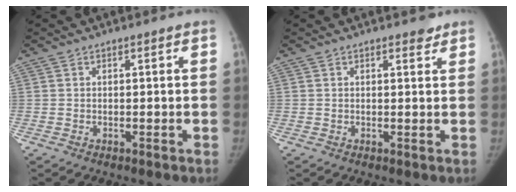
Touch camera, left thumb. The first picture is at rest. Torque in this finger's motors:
{"motor_torque": [0.40, -0.01, 0.10, -0.14, 0.04]}